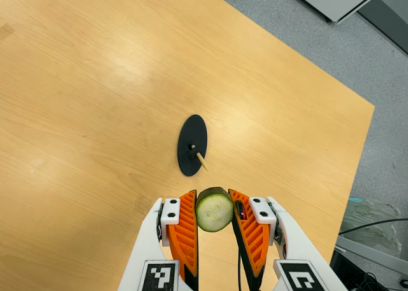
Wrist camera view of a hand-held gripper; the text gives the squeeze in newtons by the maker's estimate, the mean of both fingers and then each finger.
{"total": 7.7, "left": 7.4, "right": 8.0}